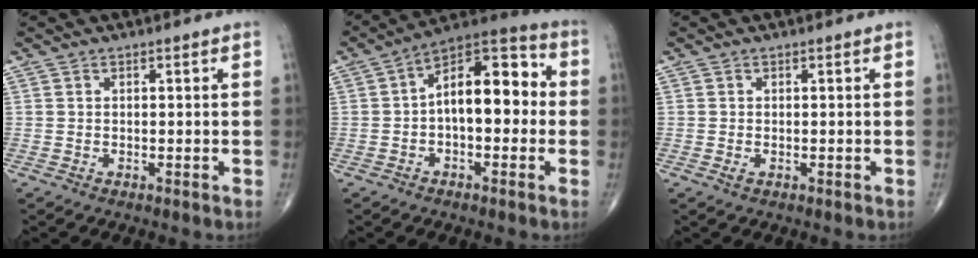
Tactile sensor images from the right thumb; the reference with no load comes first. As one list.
[{"total": 14.0, "force": [-0.1, 7.4, 11.9], "torque": [-0.151, 0.044, -0.017]}, {"total": 0.8, "force": [-0.2, 0.5, 0.6], "torque": [-0.014, -0.001, -0.004]}]